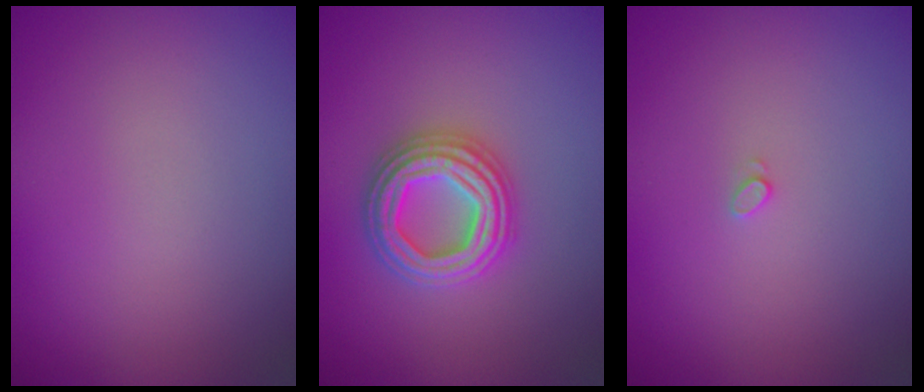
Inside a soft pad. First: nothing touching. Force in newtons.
{"total": 4.7, "press": 4.6, "slide": 0.7}
{"total": 0.6, "press": 0.6, "slide": 0.1}